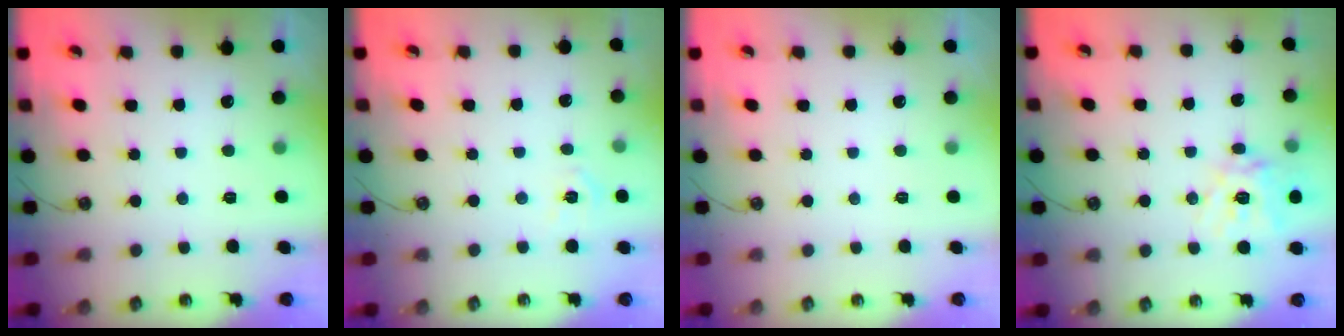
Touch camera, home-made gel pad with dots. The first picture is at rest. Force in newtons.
{"total": 4.2, "press": 4.2, "slide": 0.4}
{"total": 0.0}
{"total": 15.7, "press": 15.5, "slide": 2.0}